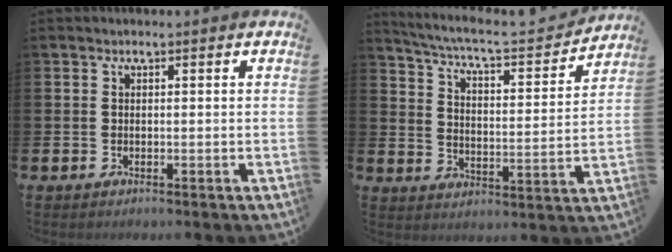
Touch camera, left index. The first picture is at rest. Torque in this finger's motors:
{"motor_torque": [0.73, -1.41, 0.08, 0.08]}